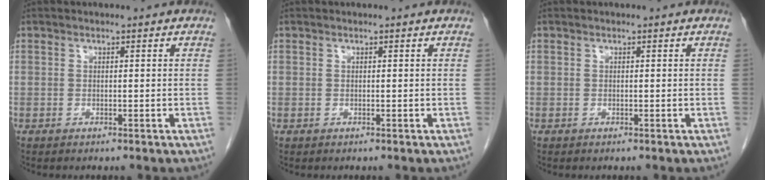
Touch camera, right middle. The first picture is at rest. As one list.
[{"total": 0.0}, {"total": 0.0}]